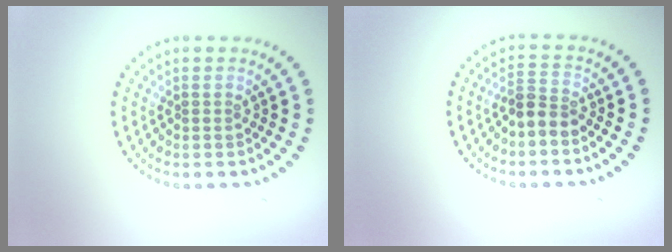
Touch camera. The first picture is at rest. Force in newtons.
{"total": 2.2, "press": 1.8, "slide": 1.3}